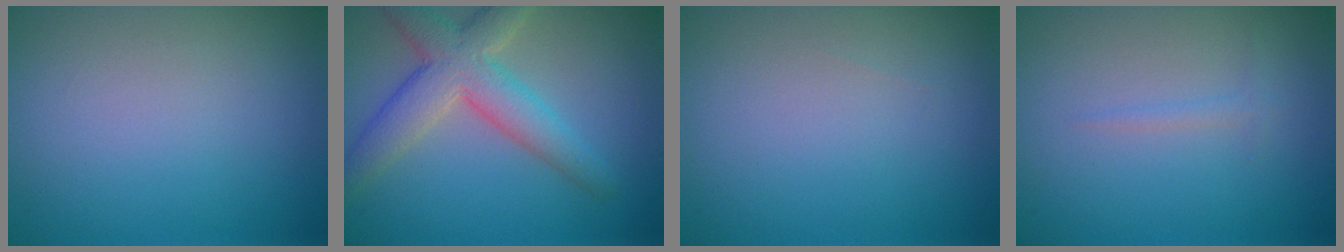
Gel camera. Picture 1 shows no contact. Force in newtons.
{"total": 5.8, "press": 5.7, "slide": 0.6}
{"total": 0.0}
{"total": 0.7, "press": 0.7, "slide": 0.0}